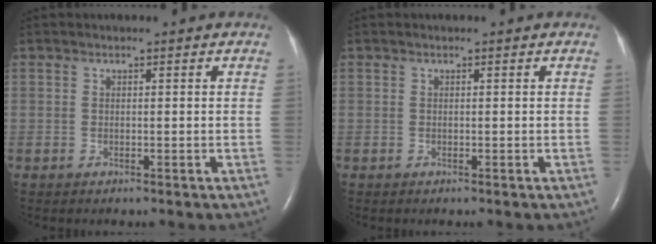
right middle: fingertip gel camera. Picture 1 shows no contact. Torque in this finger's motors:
{"motor_torque": [0.24, -0.19, 0.00, 0.00]}